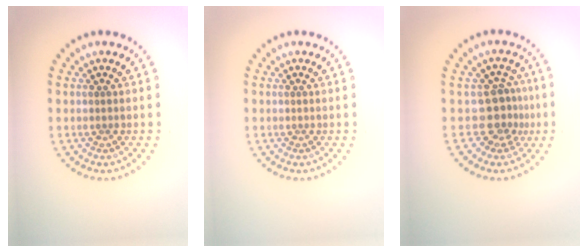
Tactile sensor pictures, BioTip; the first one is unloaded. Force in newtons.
{"total": 0.0}
{"total": 2.8, "press": 2.0, "slide": 1.9}